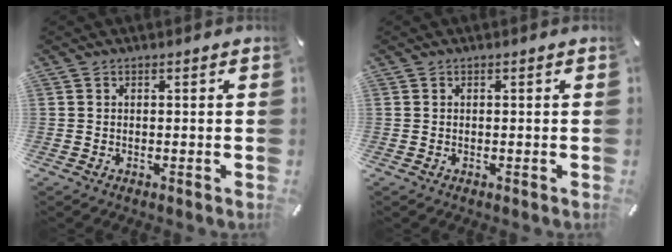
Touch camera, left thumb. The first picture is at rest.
{"total": 0.0}